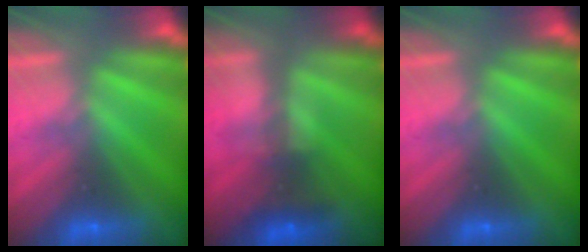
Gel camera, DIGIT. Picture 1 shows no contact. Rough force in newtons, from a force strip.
{"total": 3.8}
{"total": 0.0}